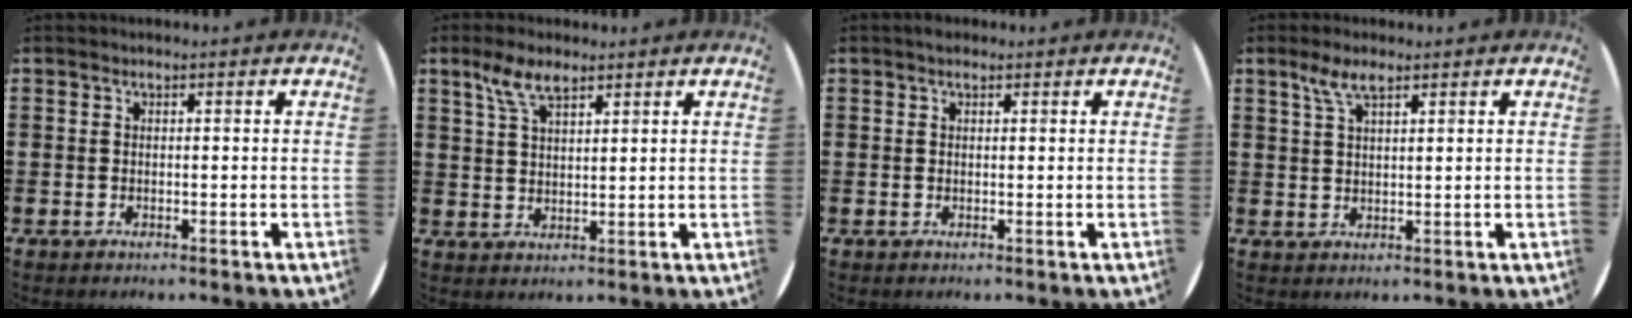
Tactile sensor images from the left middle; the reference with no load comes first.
{"total": 5.2, "force": [3.5, 2.0, 3.4], "torque": [-0.075, 0.006, 0.063]}
{"total": 0.7, "force": [0.6, 0.4, 0.1], "torque": [0.005, 0.000, 0.010]}
{"total": 3.8, "force": [2.6, 1.1, 2.6], "torque": [-0.058, 0.006, 0.045]}